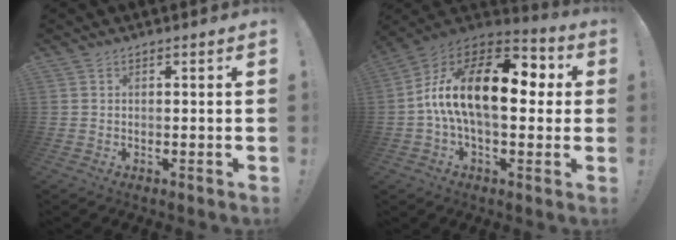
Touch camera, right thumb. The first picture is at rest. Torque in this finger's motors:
{"motor_torque": [2.51, 2.50, 0.74, 0.07, 0.72]}